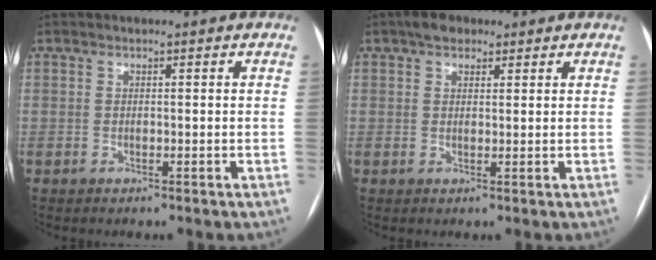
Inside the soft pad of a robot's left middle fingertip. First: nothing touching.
{"total": 3.4, "force": [2.2, 2.0, 1.6], "torque": [-0.029, 0.014, 0.035]}